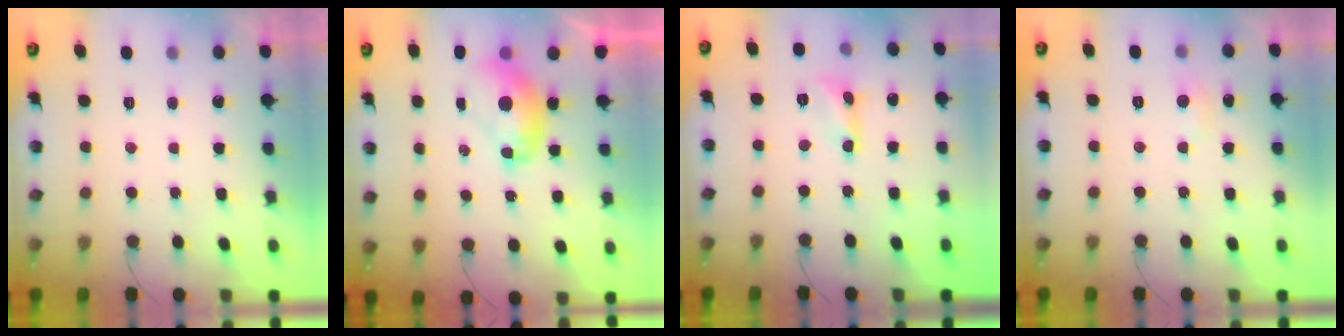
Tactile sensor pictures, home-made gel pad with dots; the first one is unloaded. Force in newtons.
{"total": 9.3, "press": 9.3, "slide": 1.1}
{"total": 2.4, "press": 2.4, "slide": 0.2}
{"total": 4.3, "press": 4.3, "slide": 0.6}